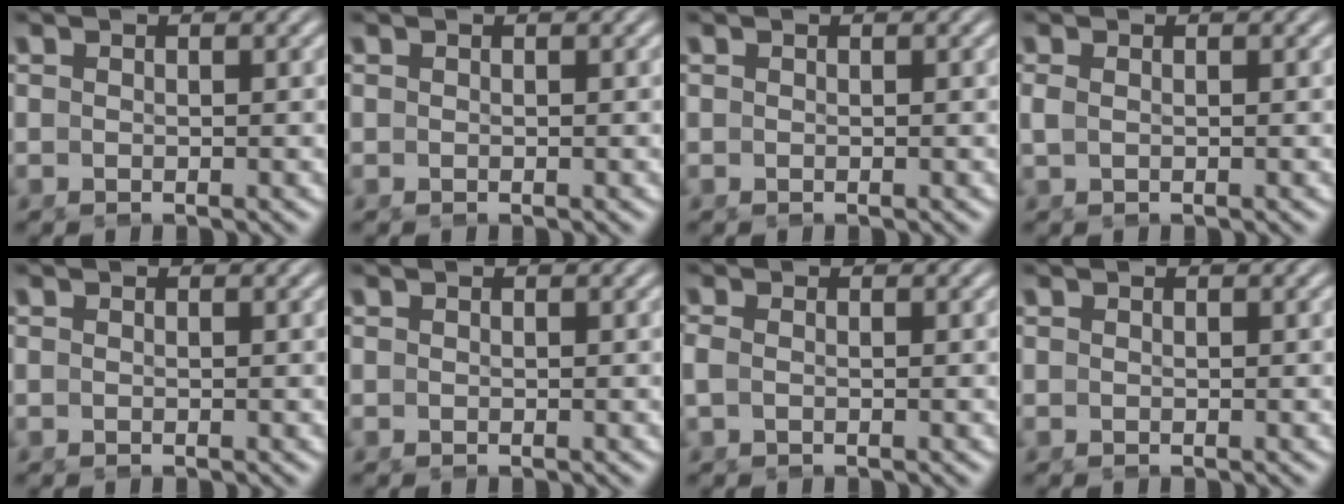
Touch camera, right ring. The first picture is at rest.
{"total": 0.0}
{"total": 0.0}
{"total": 0.6, "force": [-0.1, 0.0, 0.6], "torque": [-0.021, -0.010, 0.007]}
{"total": 0.0}
{"total": 0.0}
{"total": 1.0, "force": [-0.4, 0.3, 0.8], "torque": [-0.029, -0.011, -0.001]}
{"total": 0.0}